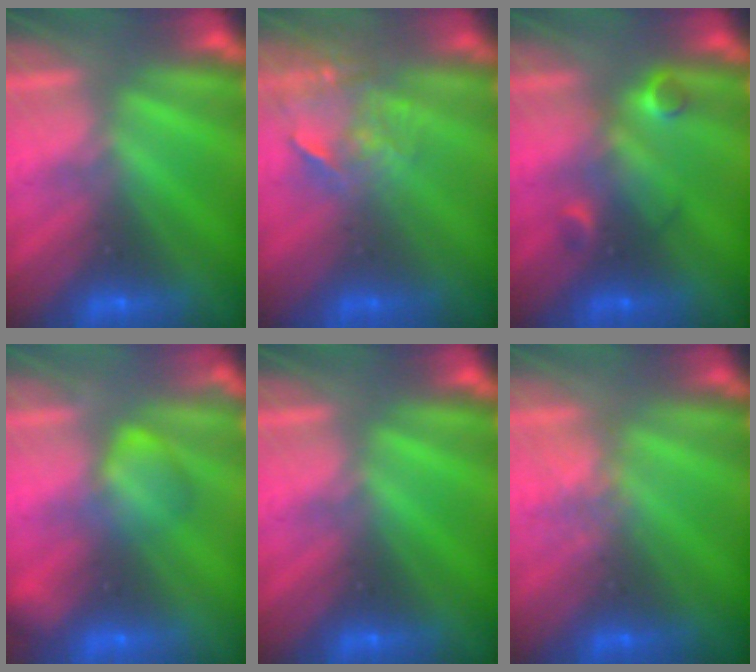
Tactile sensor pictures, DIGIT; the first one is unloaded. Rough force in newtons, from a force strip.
{"total": 3.7}
{"total": 2.9}
{"total": 2.4}
{"total": 0.0}
{"total": 2.4}